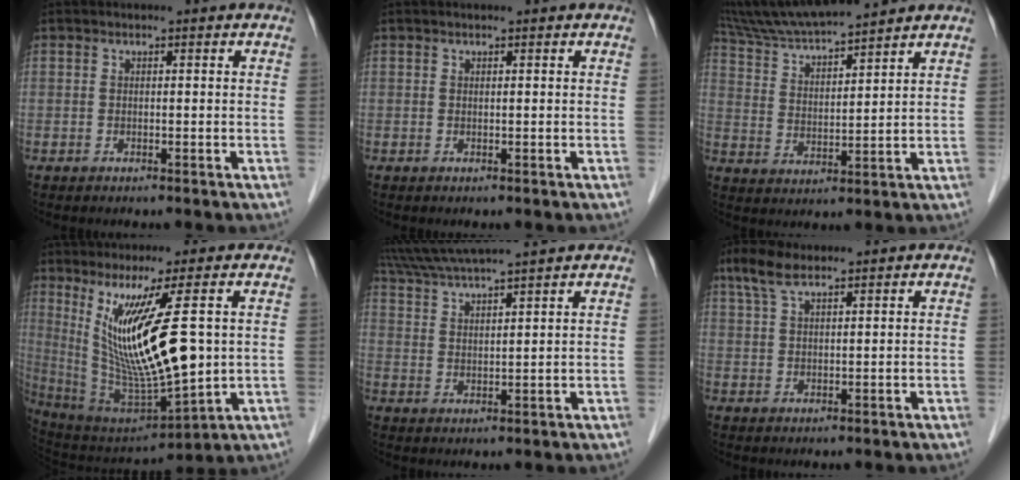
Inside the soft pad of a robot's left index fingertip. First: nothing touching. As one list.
[{"total": 0.0}, {"total": 11.9, "force": [10.9, -0.4, 4.7], "torque": [-0.091, 0.018, 0.201]}, {"total": 15.5, "force": [3.0, 1.4, 15.1], "torque": [-0.289, -0.027, 0.070]}, {"total": 11.6, "force": [10.3, -1.0, 5.3], "torque": [-0.100, 0.029, 0.168]}, {"total": 4.6, "force": [3.4, 1.2, 2.8], "torque": [-0.071, 0.022, 0.071]}]